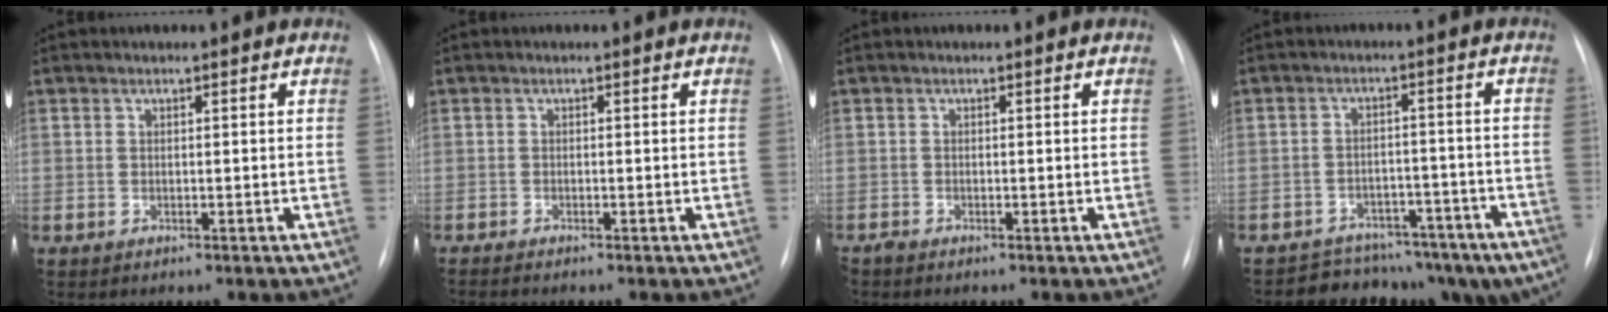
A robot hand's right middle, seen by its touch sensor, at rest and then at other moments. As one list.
[{"total": 2.0, "force": [-1.8, -0.1, 0.8], "torque": [-0.013, -0.003, -0.028]}, {"total": 0.7, "force": [-0.7, 0.1, 0.1], "torque": [-0.006, -0.001, -0.014]}, {"total": 13.0, "force": [-11.2, 5.9, 2.8], "torque": [-0.014, 0.041, -0.136]}]